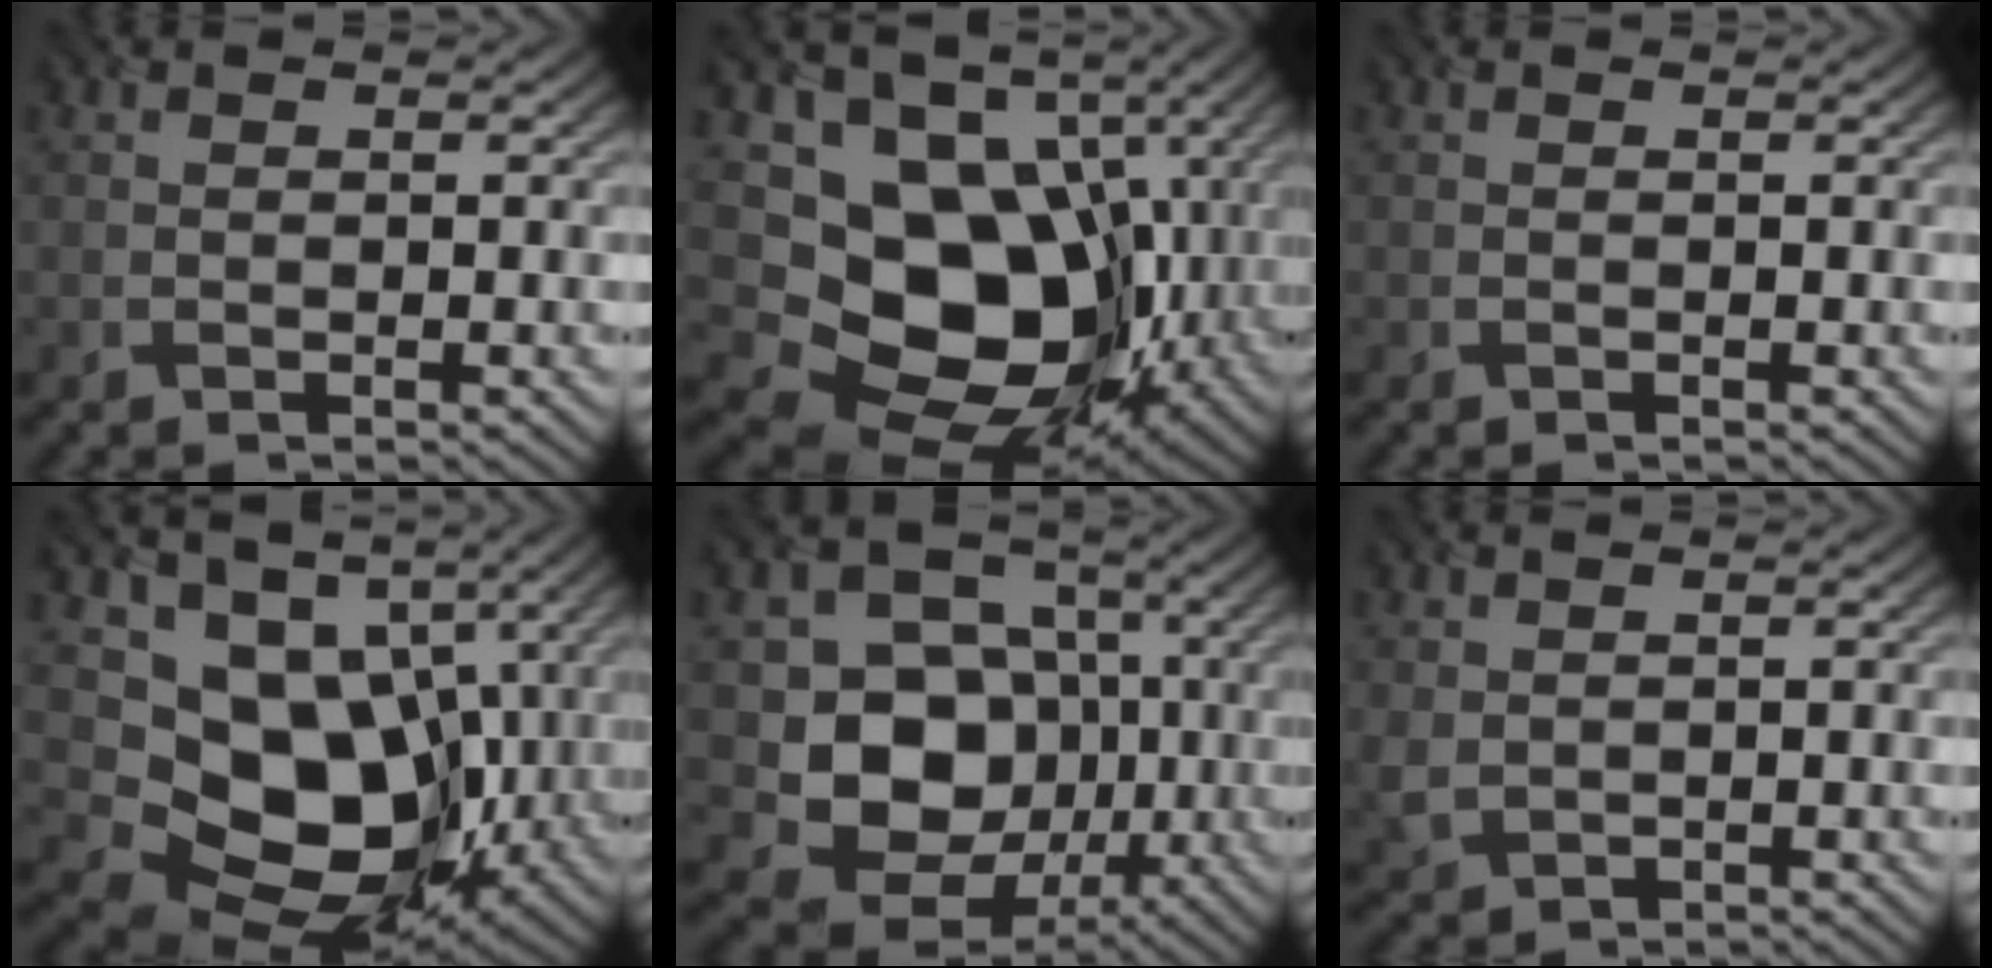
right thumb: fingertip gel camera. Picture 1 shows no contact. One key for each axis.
{"total": 17.0, "fx": -1.7, "fy": 13.0, "fz": 10.9, "tx": -0.194, "ty": -0.036, "tz": -0.011}
{"total": 0.0}
{"total": 14.2, "fx": -0.2, "fy": 10.8, "fz": 9.2, "tx": -0.152, "ty": -0.029, "tz": -0.004}
{"total": 11.9, "fx": -1.5, "fy": 10.0, "fz": 6.3, "tx": -0.125, "ty": -0.017, "tz": -0.036}
{"total": 2.1, "fx": 0.6, "fy": 1.6, "fz": 1.1, "tx": -0.036, "ty": -0.004, "tz": 0.018}